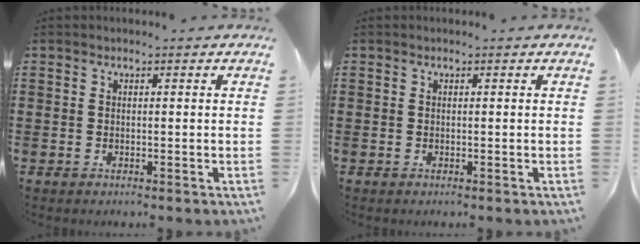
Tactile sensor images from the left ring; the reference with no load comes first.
{"total": 0.0}